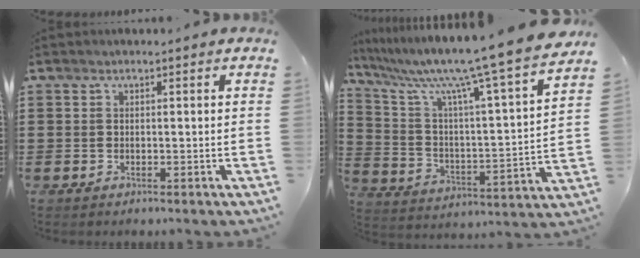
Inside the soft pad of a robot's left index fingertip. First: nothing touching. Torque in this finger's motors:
{"motor_torque": [1.61, 0.53, 1.05, 0.21]}